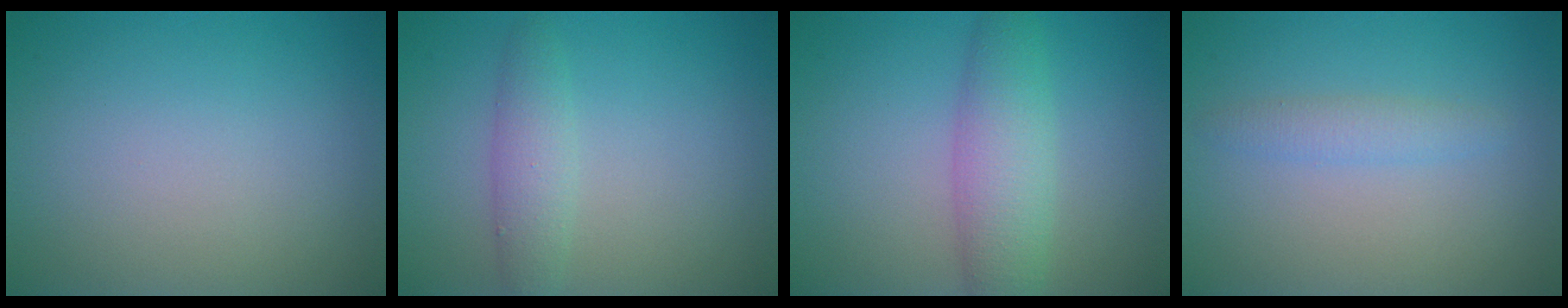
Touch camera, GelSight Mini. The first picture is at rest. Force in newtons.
{"total": 2.4, "press": 2.4, "slide": 0.2}
{"total": 4.3, "press": 4.3, "slide": 0.1}
{"total": 1.6, "press": 1.6, "slide": 0.1}